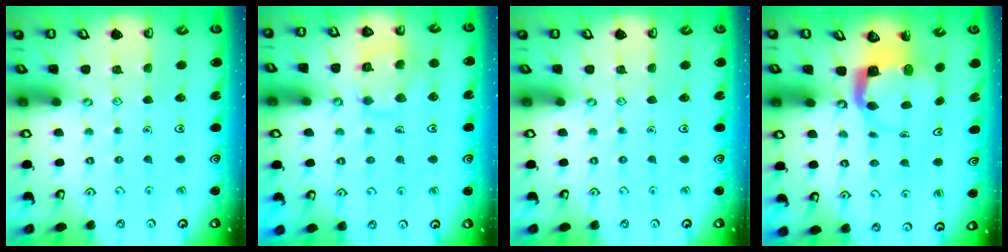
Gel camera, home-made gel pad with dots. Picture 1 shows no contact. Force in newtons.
{"total": 10.6, "press": 10.6, "slide": 0.2}
{"total": 0.0}
{"total": 4.8, "press": 4.8, "slide": 0.4}